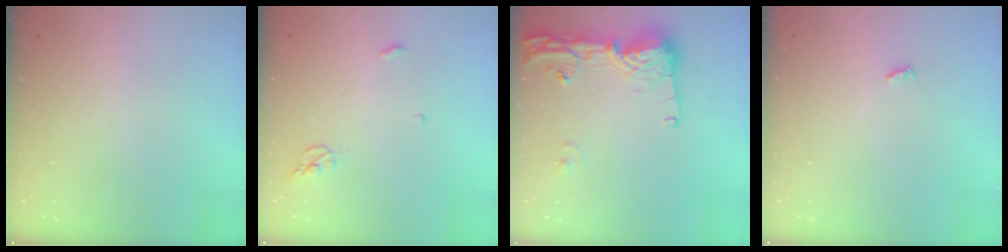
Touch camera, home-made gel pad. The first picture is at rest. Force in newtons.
{"total": 4.3, "press": 4.3, "slide": 0.3}
{"total": 14.9, "press": 14.8, "slide": 1.2}
{"total": 2.3, "press": 2.3, "slide": 0.2}